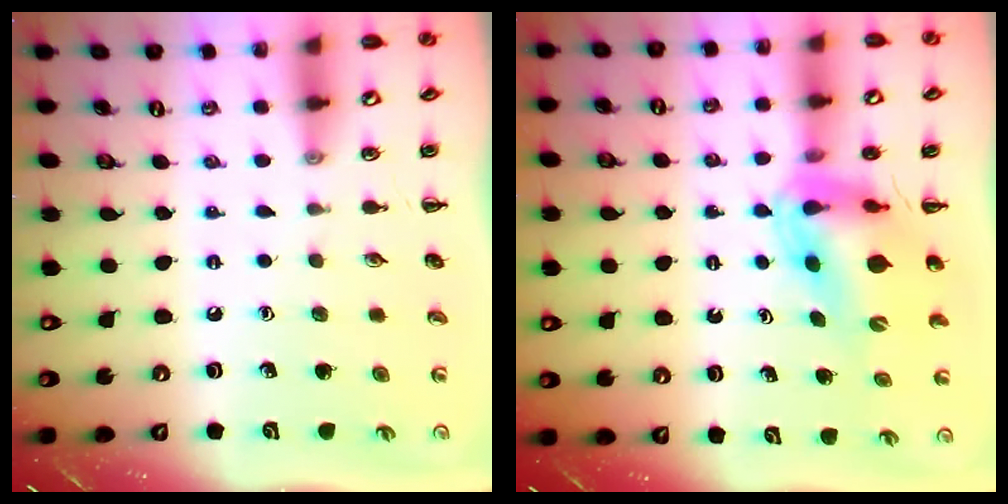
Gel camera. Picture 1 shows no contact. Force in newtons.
{"total": 12.6, "press": 12.0, "slide": 3.8}